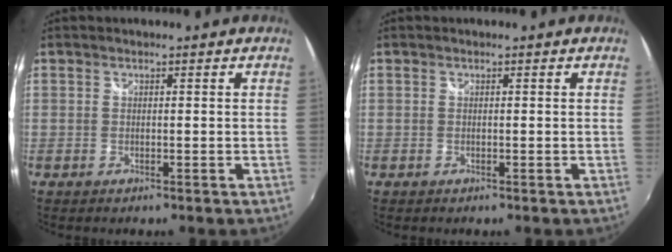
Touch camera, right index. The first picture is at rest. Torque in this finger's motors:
{"motor_torque": [0.23, 0.34, 0.12, 0.01]}